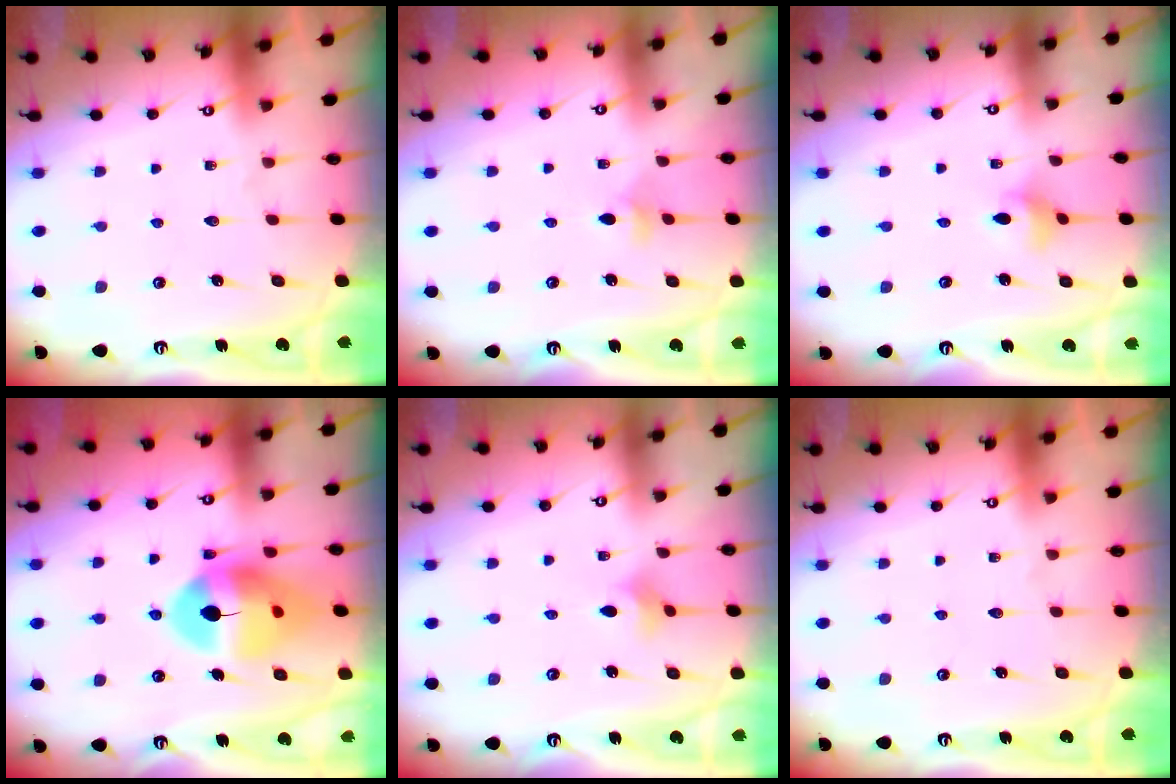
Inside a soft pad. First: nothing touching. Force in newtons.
{"total": 4.7, "press": 4.6, "slide": 0.9}
{"total": 3.2, "press": 3.2, "slide": 0.4}
{"total": 15.0, "press": 14.9, "slide": 1.8}
{"total": 3.2, "press": 3.1, "slide": 0.6}
{"total": 0.0}